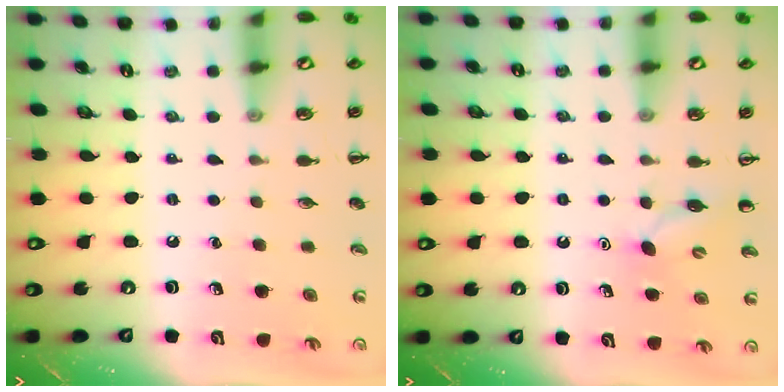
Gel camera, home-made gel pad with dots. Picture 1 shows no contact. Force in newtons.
{"total": 4.7, "press": 4.5, "slide": 1.4}